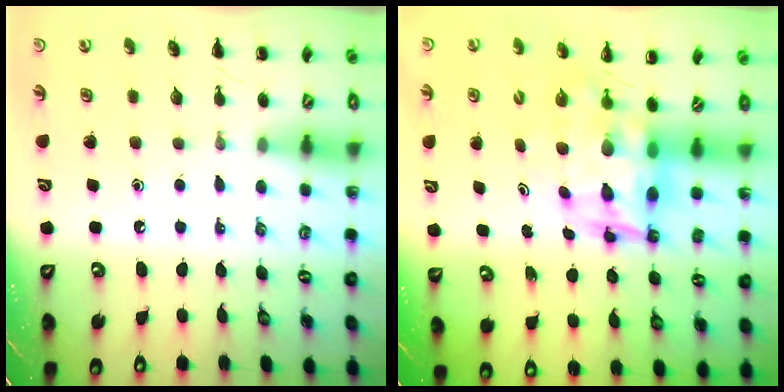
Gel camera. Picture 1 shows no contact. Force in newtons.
{"total": 6.5, "press": 6.2, "slide": 2.2}